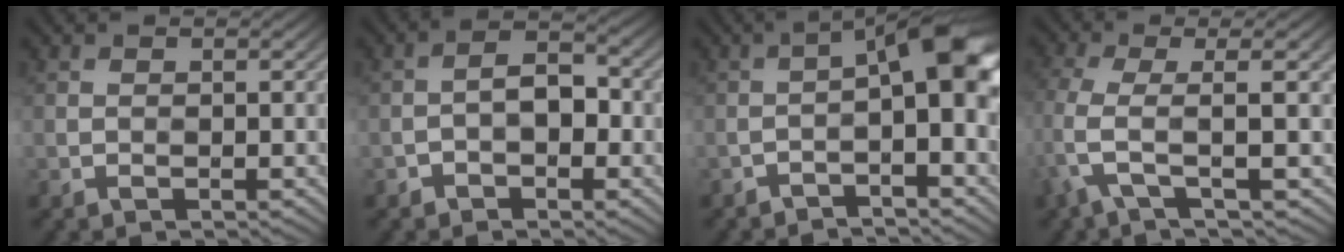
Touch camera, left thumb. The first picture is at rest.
{"total": 2.7, "force": [-1.0, 1.3, 2.1], "torque": [-0.039, 0.008, -0.017]}
{"total": 8.0, "force": [-2.0, 1.2, 7.6], "torque": [-0.097, 0.017, -0.027]}
{"total": 5.4, "force": [1.7, 0.8, 5.0], "torque": [-0.102, 0.009, 0.017]}